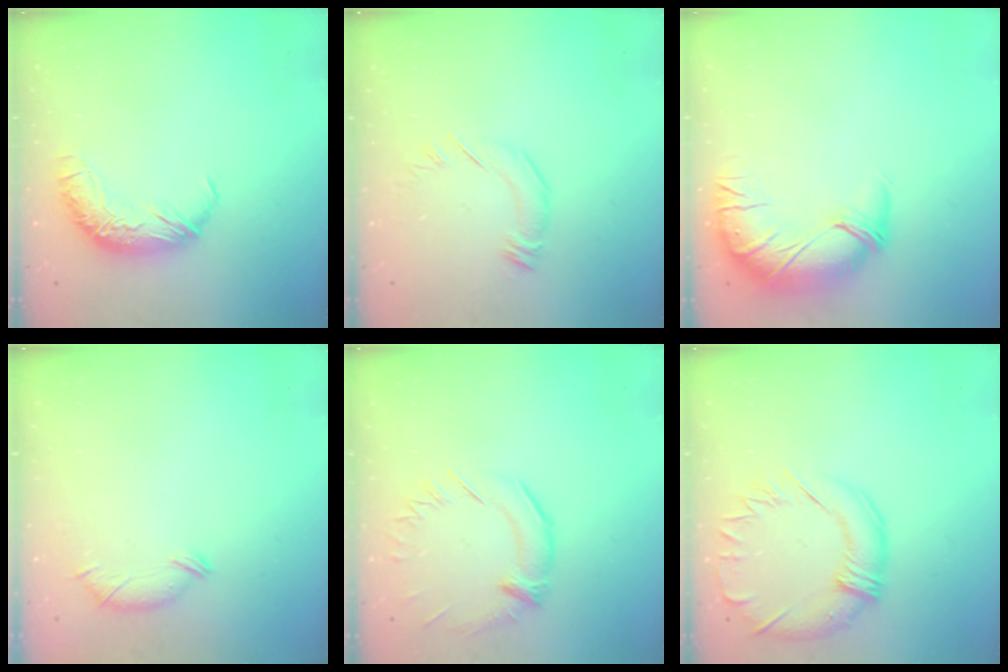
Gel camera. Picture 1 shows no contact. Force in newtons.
{"total": 4.4, "press": 4.4, "slide": 0.3}
{"total": 2.7, "press": 0.2, "slide": 2.7}
{"total": 6.3, "press": 6.2, "slide": 0.4}
{"total": 1.4, "press": 0.7, "slide": 1.2}
{"total": 3.6, "press": 3.4, "slide": 1.1}